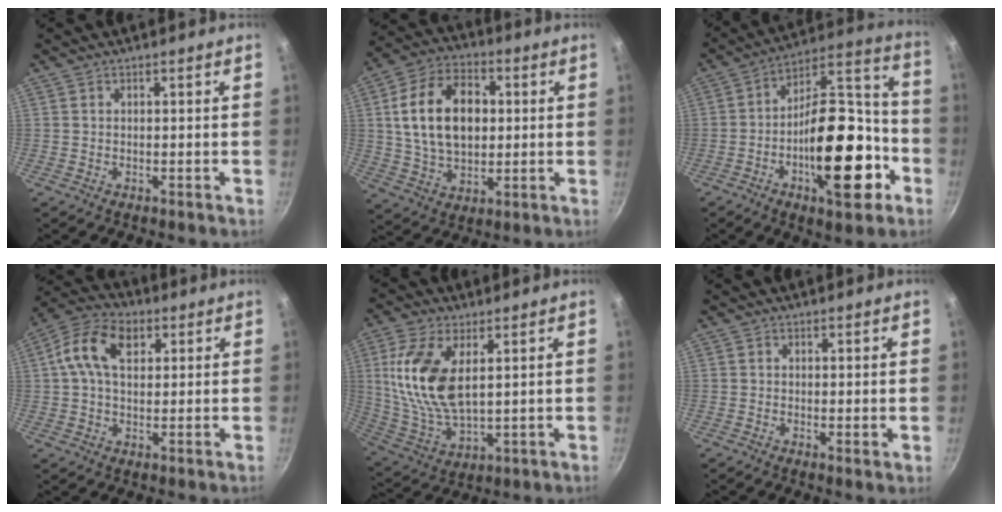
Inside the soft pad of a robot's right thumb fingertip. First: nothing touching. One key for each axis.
{"total": 17.1, "fx": 2.4, "fy": 11.5, "fz": 12.5, "tx": -0.193, "ty": 0.010, "tz": 0.037}
{"total": 23.6, "fx": -7.9, "fy": 10.9, "fz": 19.4, "tx": -0.254, "ty": 0.065, "tz": -0.125}
{"total": 11.3, "fx": 3.3, "fy": 7.2, "fz": 8.1, "tx": -0.131, "ty": 0.016, "tz": 0.041}
{"total": 15.3, "fx": 3.9, "fy": 7.7, "fz": 12.7, "tx": -0.251, "ty": -0.015, "tz": 0.086}
{"total": 1.1, "fx": 0.2, "fy": 0.3, "fz": 1.0, "tx": -0.015, "ty": -0.010, "tz": -0.001}